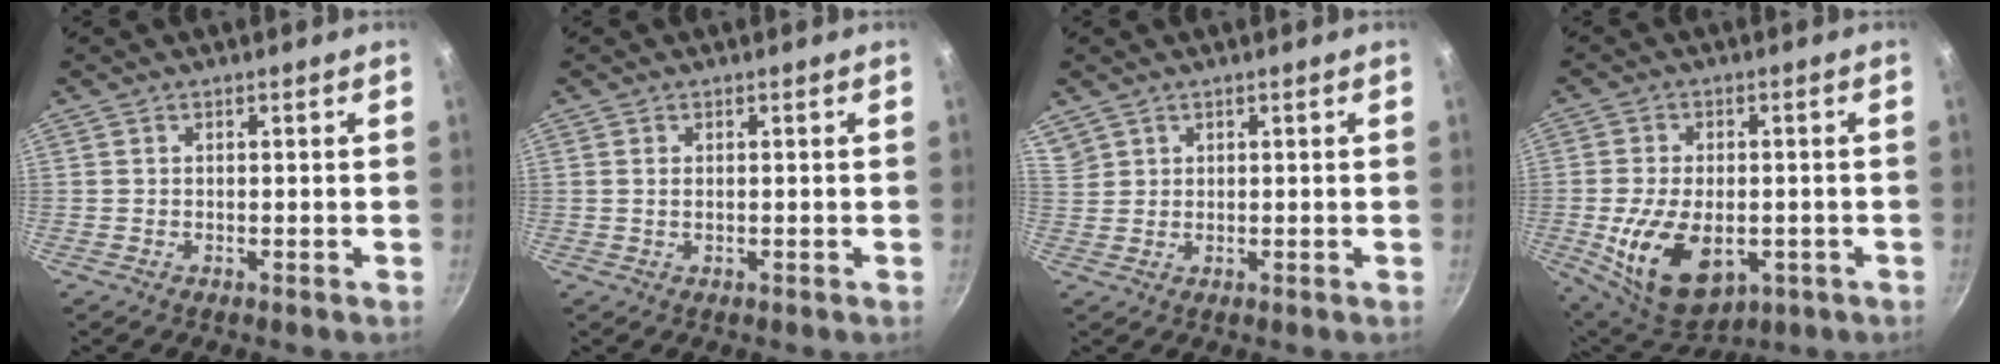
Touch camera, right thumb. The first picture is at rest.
{"total": 0.9, "force": [0.2, 0.5, 0.7], "torque": [-0.013, 0.001, 0.004]}
{"total": 0.6, "force": [0.4, 0.4, 0.0], "torque": [0.006, 0.007, 0.008]}
{"total": 15.5, "force": [-3.4, 9.5, 11.7], "torque": [-0.190, -0.003, -0.038]}